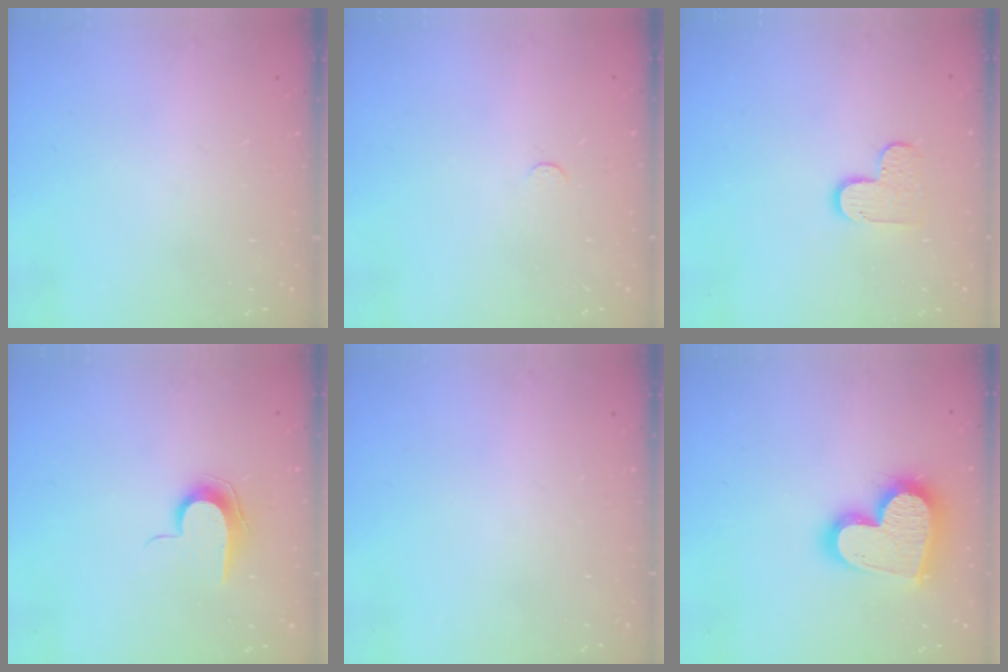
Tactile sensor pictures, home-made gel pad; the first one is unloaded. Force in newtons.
{"total": 2.7, "press": 2.7, "slide": 0.2}
{"total": 6.2, "press": 6.2, "slide": 0.3}
{"total": 7.9, "press": 7.9, "slide": 0.8}
{"total": 0.0}
{"total": 21.6, "press": 21.5, "slide": 1.8}